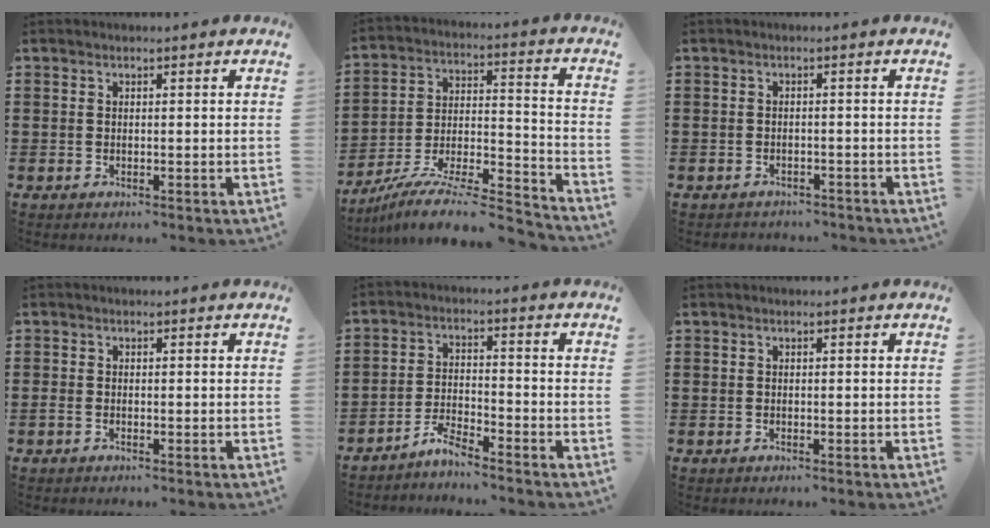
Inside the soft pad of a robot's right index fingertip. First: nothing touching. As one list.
[{"total": 9.0, "force": [-8.1, 1.2, 3.8], "torque": [-0.057, 0.010, -0.158]}, {"total": 1.5, "force": [-1.4, 0.4, -0.2], "torque": [-0.003, 0.003, -0.034]}, {"total": 0.7, "force": [-0.6, 0.2, 0.3], "torque": [-0.009, -0.003, -0.011]}, {"total": 3.9, "force": [-3.8, 0.1, 0.8], "torque": [-0.027, 0.004, -0.079]}, {"total": 0.0}]